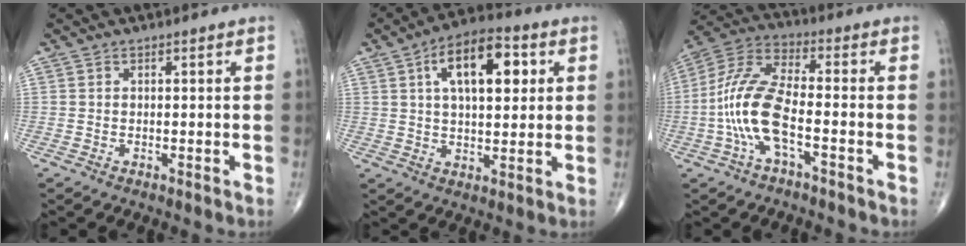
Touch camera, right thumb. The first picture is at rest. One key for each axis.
{"total": 14.0, "fx": 4.2, "fy": 6.8, "fz": 11.5, "tx": -0.159, "ty": 0.006, "tz": 0.063}
{"total": 13.0, "fx": -3.4, "fy": 4.7, "fz": 11.7, "tx": -0.261, "ty": 0.038, "tz": -0.071}